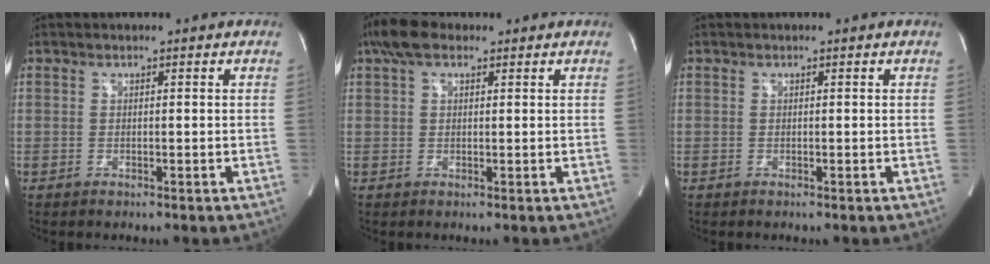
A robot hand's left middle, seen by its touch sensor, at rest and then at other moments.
{"total": 4.9, "force": [3.1, 2.3, 3.1], "torque": [-0.072, 0.031, 0.057]}
{"total": 0.0}